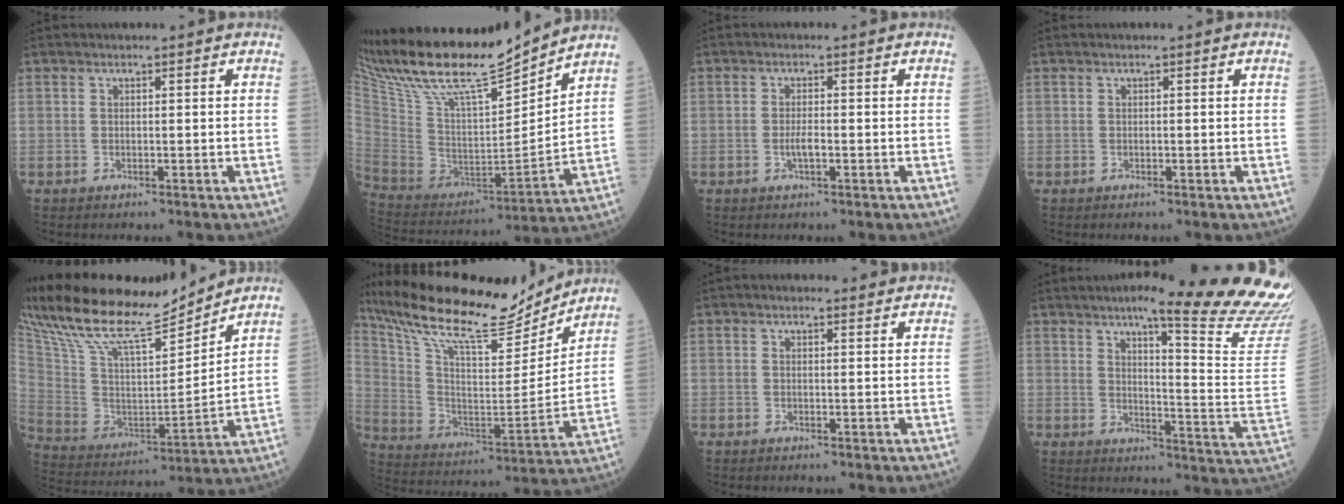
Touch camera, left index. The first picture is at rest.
{"total": 26.0, "force": [22.4, 3.9, 12.7], "torque": [-0.254, -0.009, 0.390]}
{"total": 1.8, "force": [-0.5, 0.4, 1.7], "torque": [-0.034, 0.000, -0.010]}
{"total": 0.0}
{"total": 21.1, "force": [18.6, 3.1, 9.6], "torque": [-0.191, -0.002, 0.328]}
{"total": 23.3, "force": [20.5, 3.9, 10.3], "torque": [-0.197, -0.006, 0.335]}
{"total": 1.8, "force": [1.4, 0.7, 0.8], "torque": [-0.016, 0.010, 0.015]}
{"total": 21.7, "force": [18.3, -0.7, 11.7], "torque": [-0.156, -0.095, 0.212]}